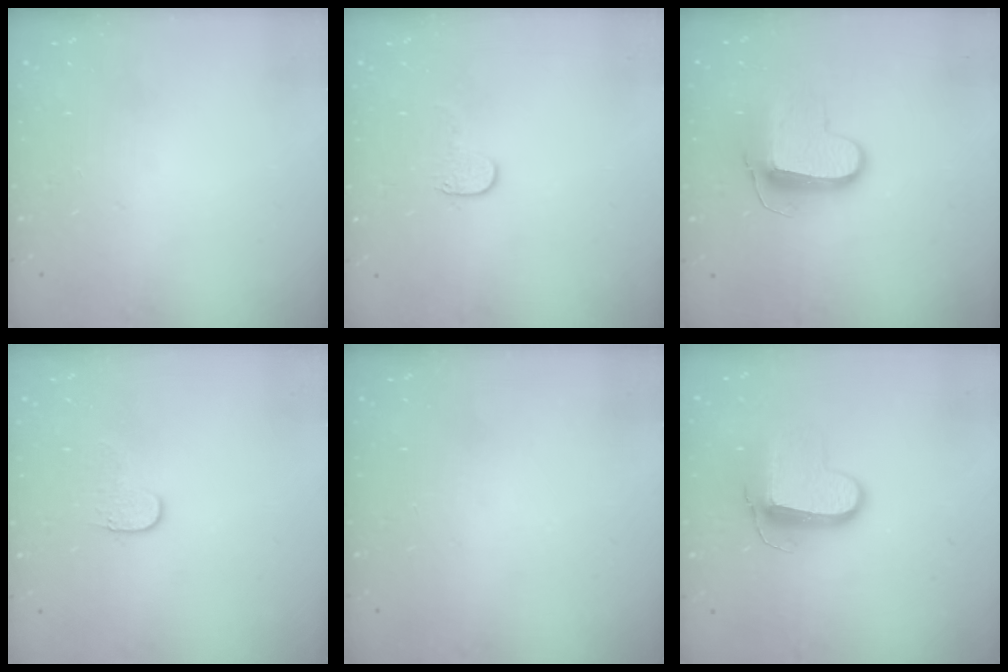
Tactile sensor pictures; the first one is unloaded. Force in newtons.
{"total": 4.7, "press": 4.7, "slide": 0.5}
{"total": 11.2, "press": 11.2, "slide": 0.8}
{"total": 4.6, "press": 4.6, "slide": 0.5}
{"total": 0.0}
{"total": 10.5, "press": 10.5, "slide": 0.8}